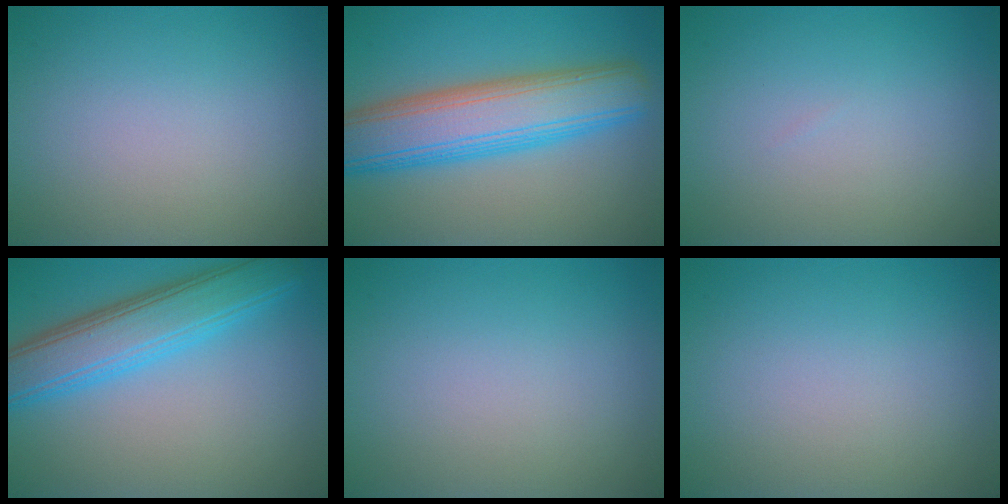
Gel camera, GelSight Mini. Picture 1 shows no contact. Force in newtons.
{"total": 9.2, "press": 9.2, "slide": 0.3}
{"total": 0.0}
{"total": 6.6, "press": 6.6, "slide": 0.2}
{"total": 0.0}
{"total": 0.0}